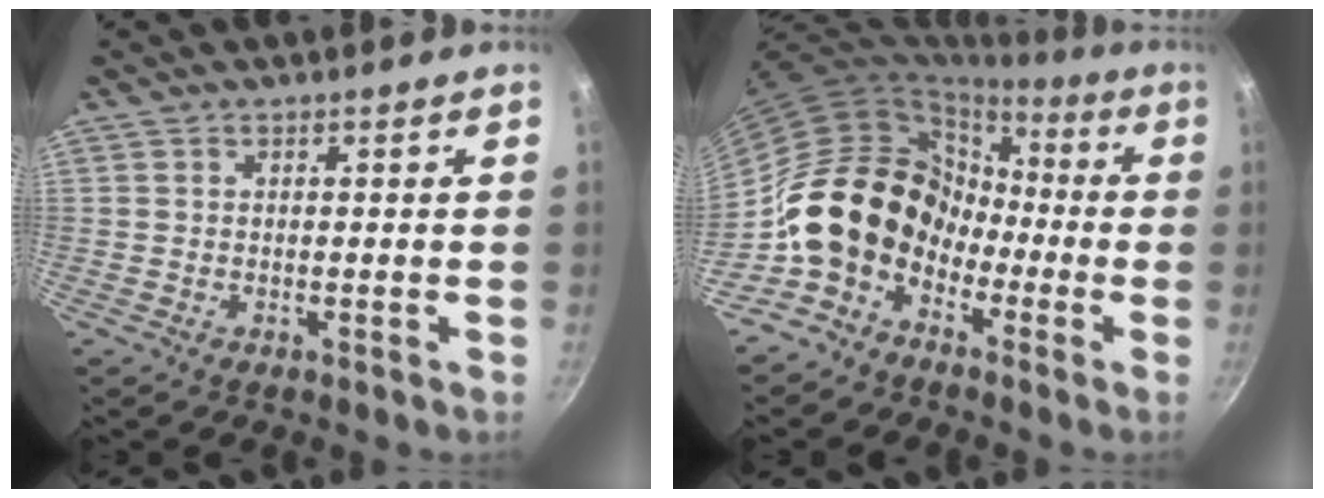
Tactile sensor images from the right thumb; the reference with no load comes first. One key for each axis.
{"total": 13.5, "fx": -4.3, "fy": 11.0, "fz": 6.6, "tx": -0.045, "ty": 0.048, "tz": -0.080}